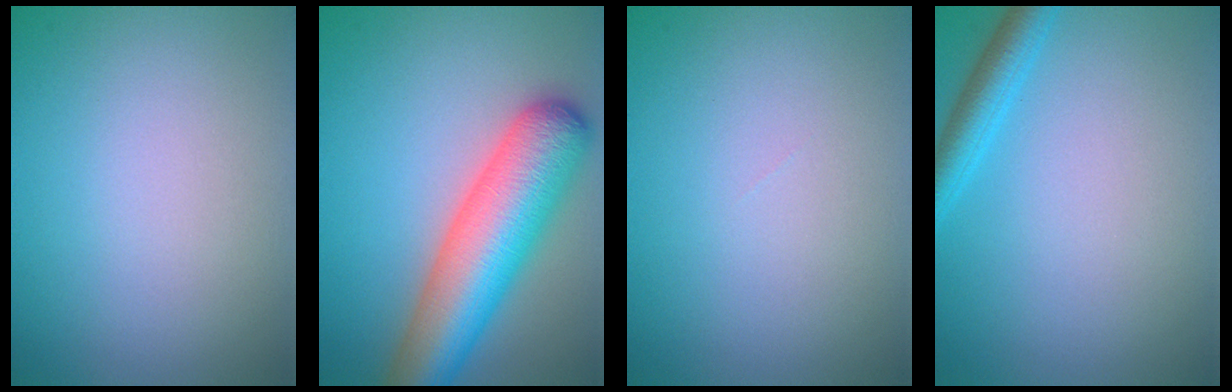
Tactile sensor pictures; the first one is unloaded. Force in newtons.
{"total": 9.5, "press": 9.4, "slide": 0.3}
{"total": 0.0}
{"total": 2.7, "press": 2.7, "slide": 0.2}